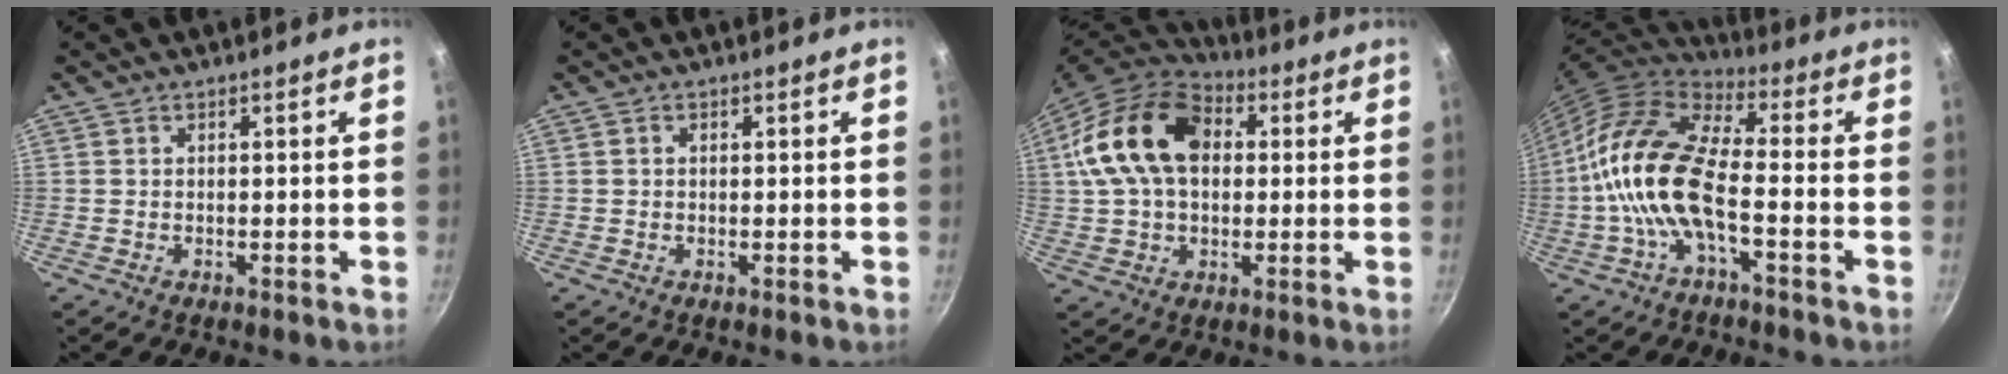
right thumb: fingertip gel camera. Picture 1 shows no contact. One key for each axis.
{"total": 0.7, "fx": 0.2, "fy": 0.5, "fz": 0.4, "tx": -0.007, "ty": 0.004, "tz": 0.003}
{"total": 18.9, "fx": 3.4, "fy": 12.8, "fz": 13.4, "tx": -0.232, "ty": 0.021, "tz": 0.045}
{"total": 16.4, "fx": -3.4, "fy": 7.0, "fz": 14.4, "tx": -0.279, "ty": 0.036, "tz": -0.080}